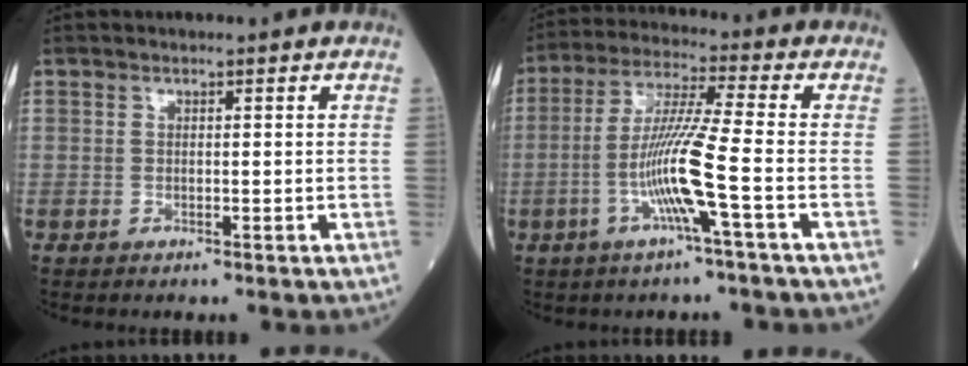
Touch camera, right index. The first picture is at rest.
{"total": 10.0, "force": [-3.1, -1.2, 9.4], "torque": [-0.186, -0.004, -0.064]}